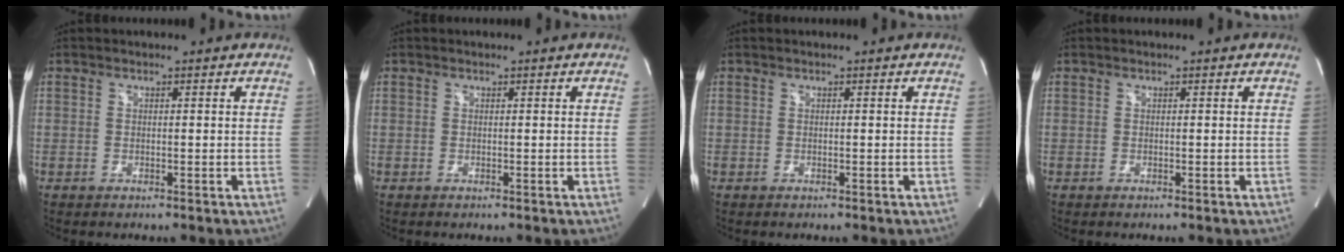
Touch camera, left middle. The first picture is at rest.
{"total": 0.0}
{"total": 0.0}
{"total": 0.0}